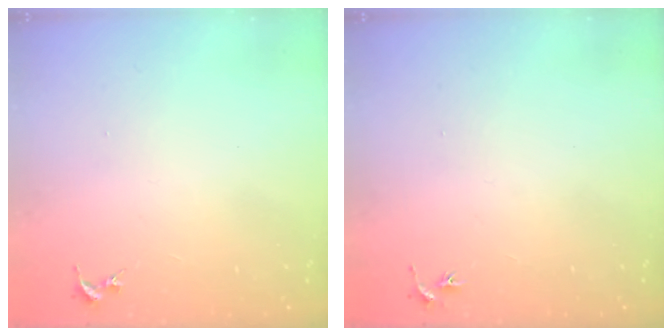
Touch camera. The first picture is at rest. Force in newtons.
{"total": 3.0, "press": 3.0, "slide": 0.3}